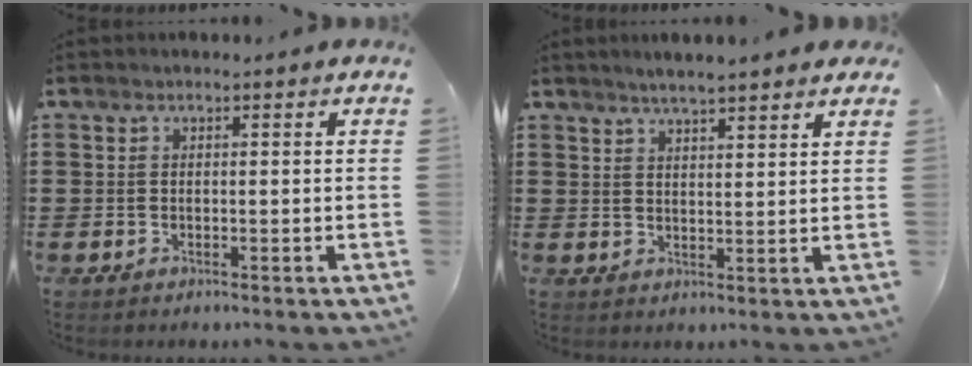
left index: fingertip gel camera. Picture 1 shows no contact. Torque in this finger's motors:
{"motor_torque": [1.10, -1.04, 0.56, 0.13]}